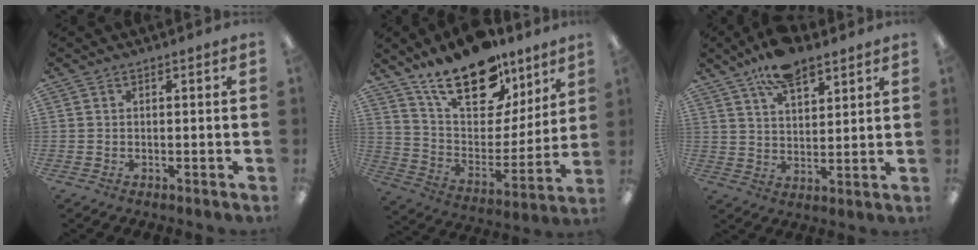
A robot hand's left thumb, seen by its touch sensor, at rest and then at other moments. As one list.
[{"total": 22.1, "force": [15.9, 10.2, 11.6], "torque": [-0.188, -0.101, 0.281]}, {"total": 10.4, "force": [7.9, 4.1, 5.5], "torque": [-0.093, -0.036, 0.140]}]